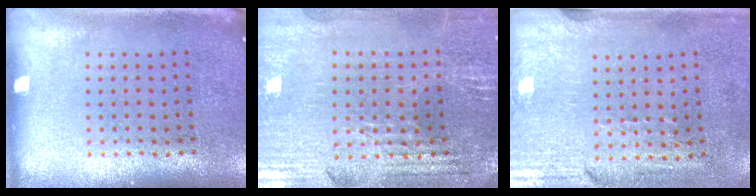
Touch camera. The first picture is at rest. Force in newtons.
{"total": 2.9, "press": 2.8, "slide": 0.5}
{"total": 3.0, "press": 2.5, "slide": 1.6}